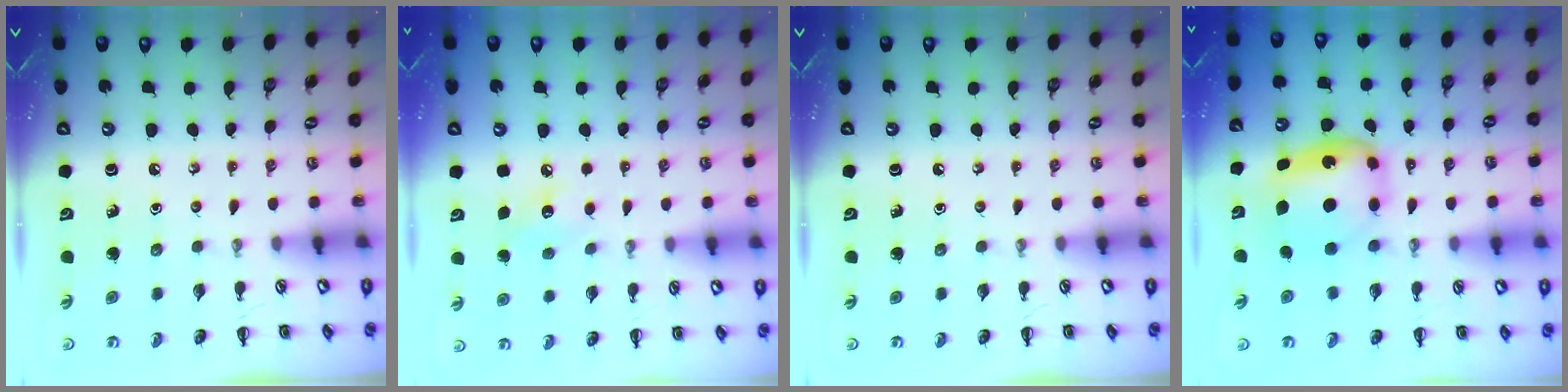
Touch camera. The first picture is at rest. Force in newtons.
{"total": 7.1, "press": 6.8, "slide": 1.8}
{"total": 0.0}
{"total": 6.0, "press": 5.9, "slide": 1.3}